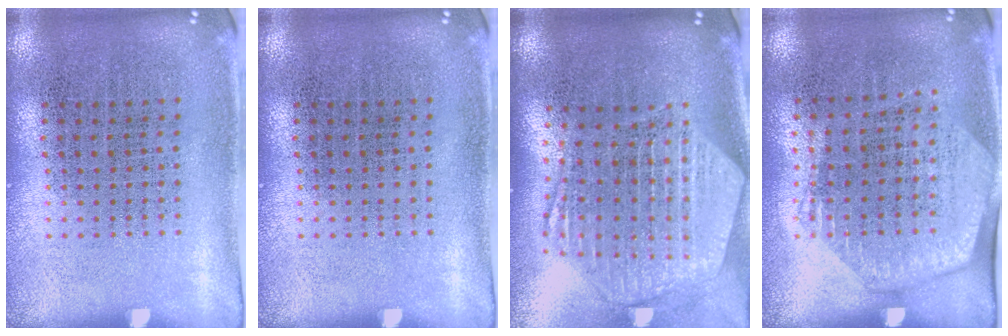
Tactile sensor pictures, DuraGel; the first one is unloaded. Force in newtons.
{"total": 0.0}
{"total": 2.8, "press": 2.3, "slide": 1.6}
{"total": 1.4, "press": 1.3, "slide": 0.6}